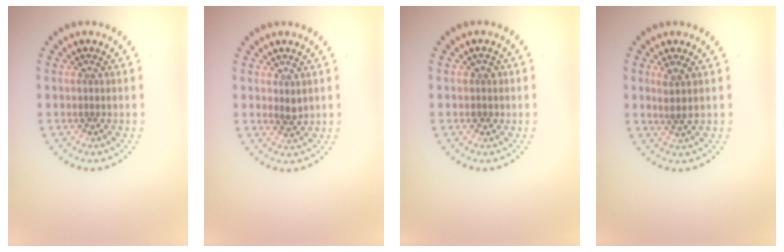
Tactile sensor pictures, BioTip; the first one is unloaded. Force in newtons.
{"total": 1.1, "press": 1.0, "slide": 0.5}
{"total": 1.1, "press": 1.0, "slide": 0.5}
{"total": 1.7, "press": 1.3, "slide": 1.1}